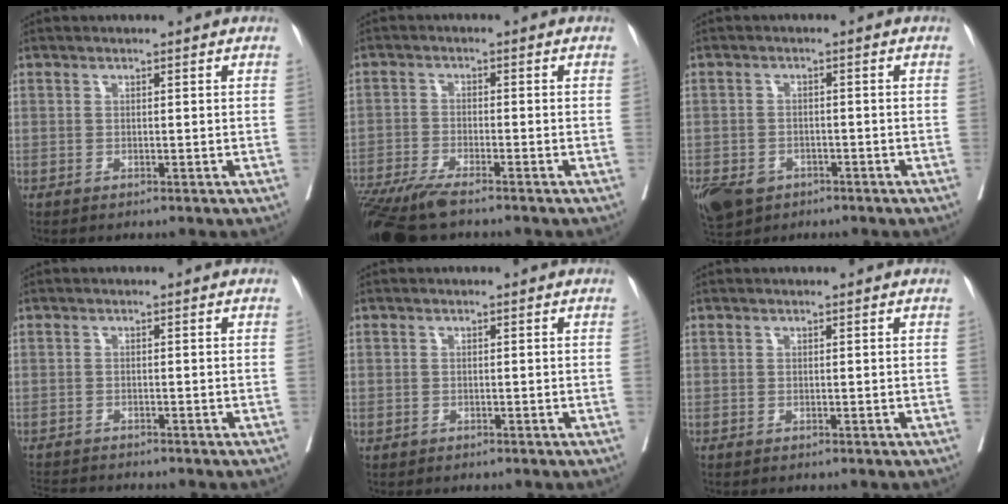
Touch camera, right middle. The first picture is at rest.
{"total": 9.9, "force": [-7.9, 1.2, 5.9], "torque": [-0.099, -0.023, -0.136]}
{"total": 10.5, "force": [-5.8, 7.4, 4.5], "torque": [-0.124, -0.010, -0.087]}
{"total": 4.6, "force": [-4.5, 0.0, 1.0], "torque": [-0.014, -0.014, -0.075]}
{"total": 0.7, "force": [-0.3, 0.6, 0.0], "torque": [-0.003, 0.004, -0.008]}
{"total": 0.0}